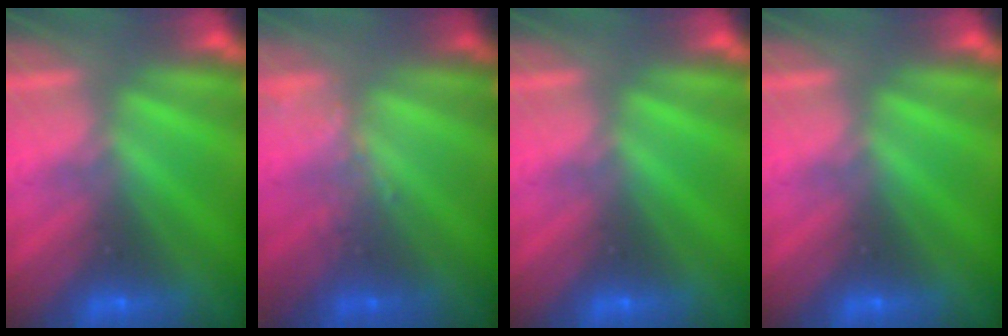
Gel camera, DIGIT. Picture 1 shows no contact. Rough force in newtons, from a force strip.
{"total": 1.9}
{"total": 0.0}
{"total": 0.0}